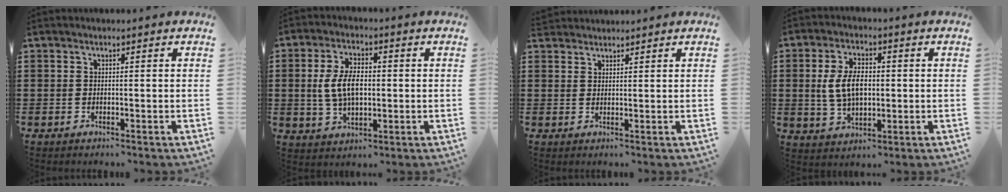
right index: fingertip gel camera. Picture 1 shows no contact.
{"total": 7.2, "force": [0.1, 4.1, 5.9], "torque": [-0.128, 0.003, -0.007]}
{"total": 1.7, "force": [1.6, 0.3, -0.4], "torque": [0.002, 0.004, 0.034]}
{"total": 7.2, "force": [0.3, 4.3, 5.8], "torque": [-0.128, 0.004, -0.004]}